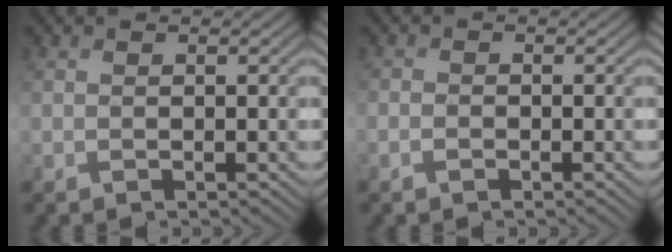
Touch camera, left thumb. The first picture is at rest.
{"total": 0.8, "force": [-0.4, 0.6, 0.4], "torque": [-0.007, 0.001, -0.008]}